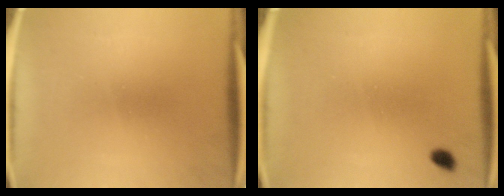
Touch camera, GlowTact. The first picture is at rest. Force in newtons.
{"total": 1.3}